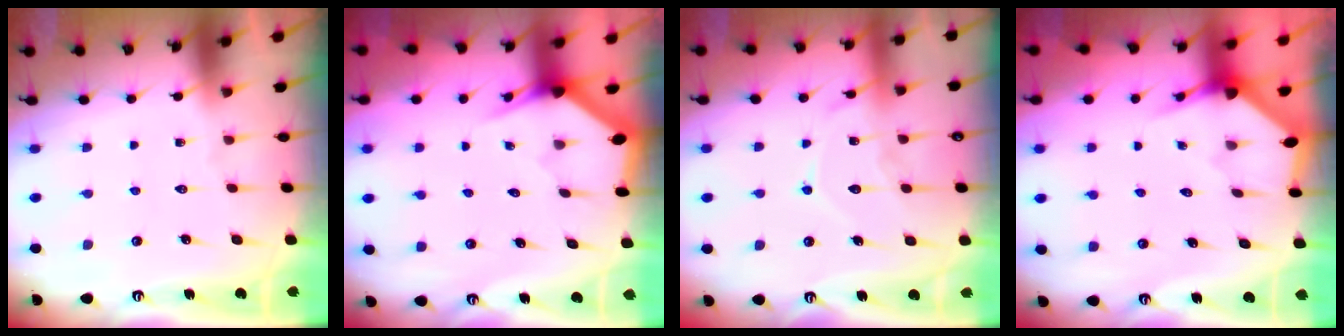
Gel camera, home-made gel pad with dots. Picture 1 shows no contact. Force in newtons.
{"total": 3.1, "press": 3.1, "slide": 0.0}
{"total": 12.0, "press": 12.0, "slide": 1.0}
{"total": 3.1, "press": 3.1, "slide": 0.3}